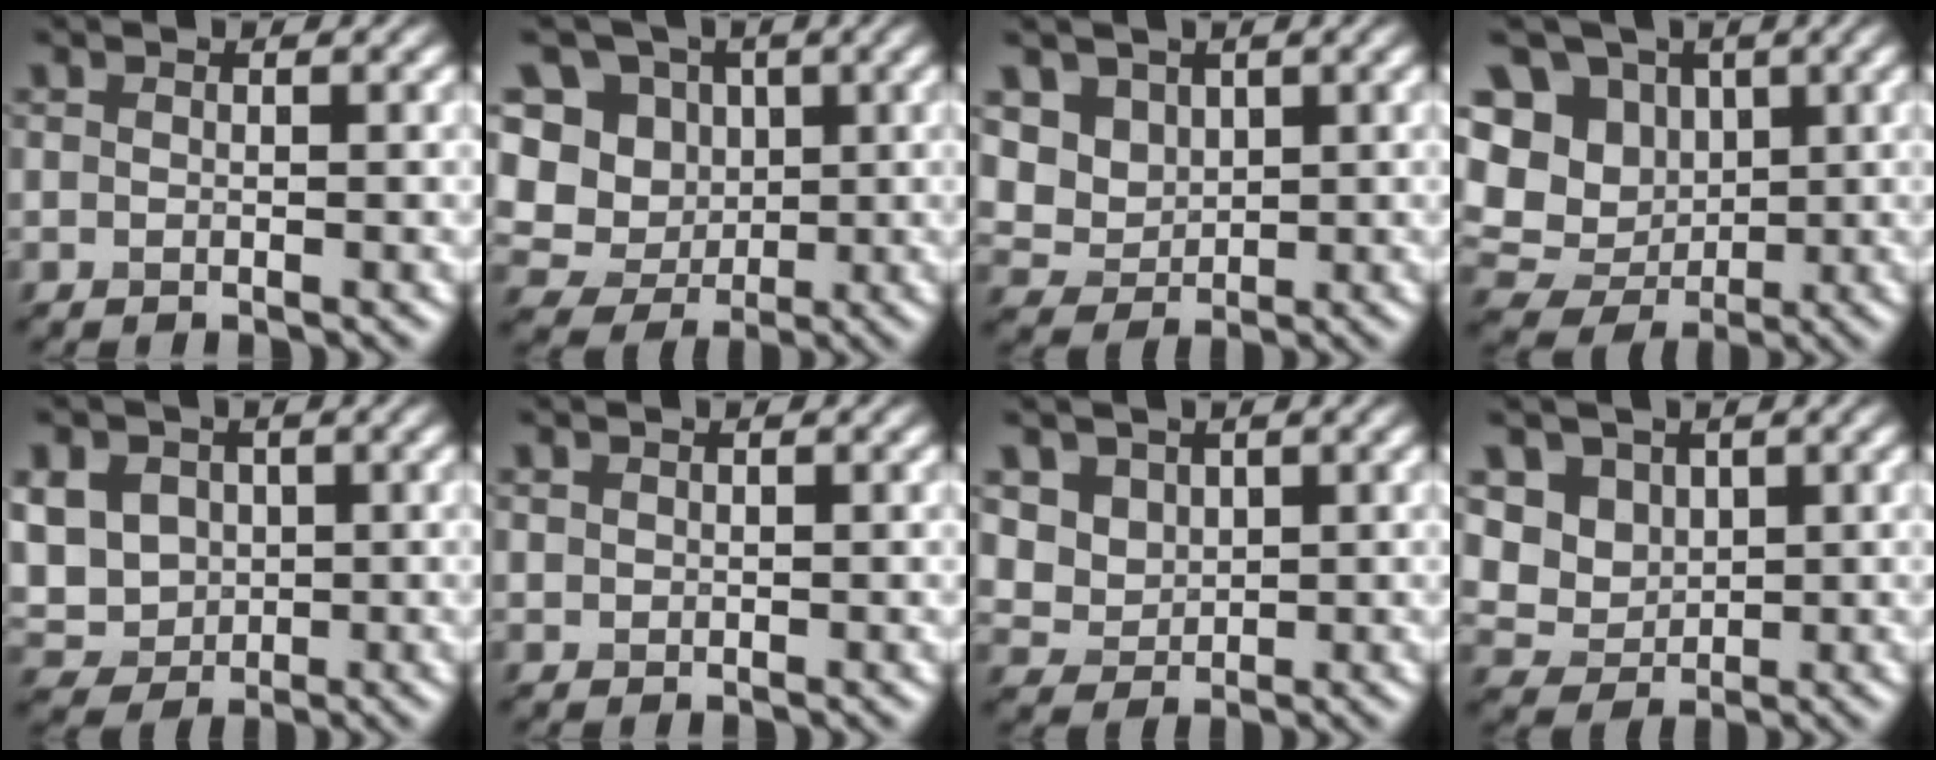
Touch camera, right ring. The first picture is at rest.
{"total": 11.3, "force": [4.0, 9.7, 4.2], "torque": [-0.146, 0.031, 0.091]}
{"total": 2.6, "force": [1.5, 2.0, 0.1], "torque": [-0.054, -0.003, 0.077]}
{"total": 11.0, "force": [3.4, 9.4, 4.5], "torque": [-0.144, 0.025, 0.081]}
{"total": 5.8, "force": [1.2, 5.3, 2.3], "torque": [-0.087, 0.023, 0.045]}
{"total": 1.4, "force": [-0.2, -0.8, -1.1], "torque": [-0.004, -0.004, 0.018]}
{"total": 2.1, "force": [1.5, 1.4, -0.2], "torque": [-0.051, -0.008, 0.082]}
{"total": 3.1, "force": [1.8, 2.5, 0.3], "torque": [-0.050, -0.004, 0.069]}